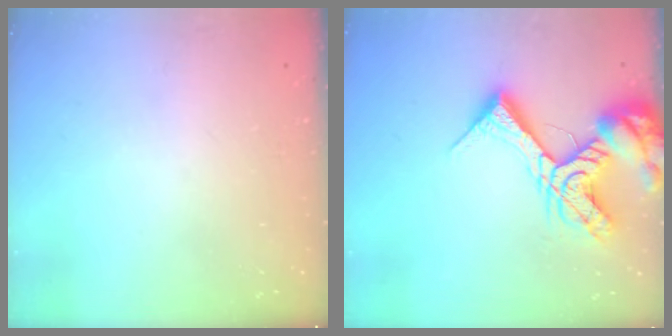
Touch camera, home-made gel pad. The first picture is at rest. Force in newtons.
{"total": 17.2, "press": 17.1, "slide": 1.9}